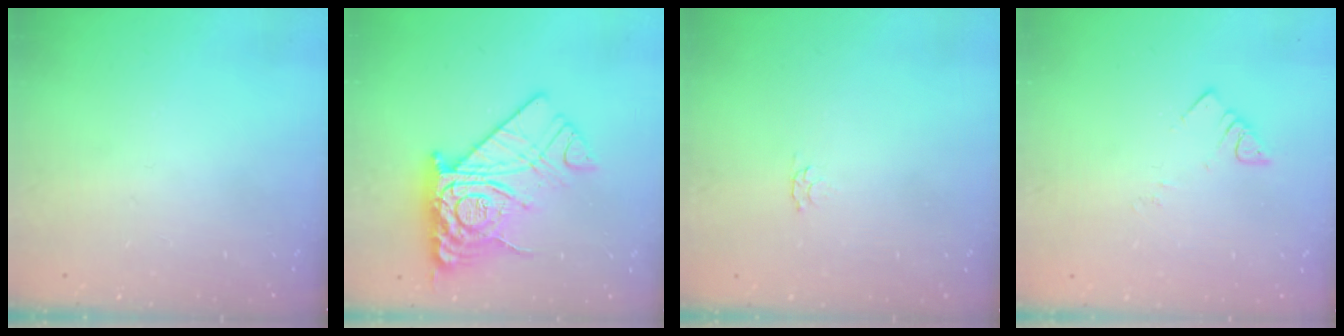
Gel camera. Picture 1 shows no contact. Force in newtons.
{"total": 21.4, "press": 21.3, "slide": 2.0}
{"total": 2.8, "press": 2.7, "slide": 0.5}
{"total": 3.6, "press": 3.6, "slide": 0.6}